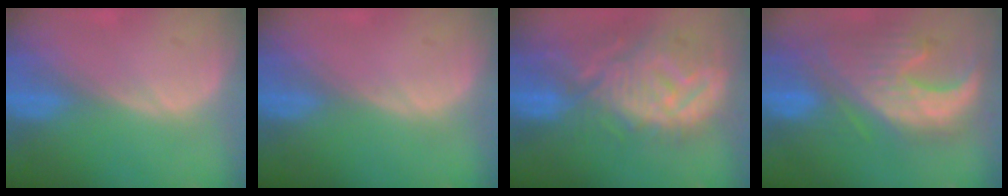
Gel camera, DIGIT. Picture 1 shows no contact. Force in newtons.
{"total": 0.0}
{"total": 12.1, "press": 10.9, "slide": 5.4}
{"total": 12.6, "press": 11.2, "slide": 5.8}